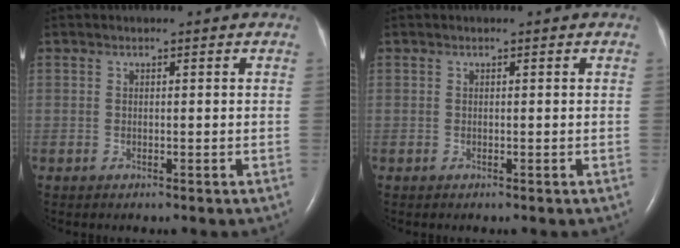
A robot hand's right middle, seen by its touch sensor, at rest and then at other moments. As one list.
[{"total": 0.0}]